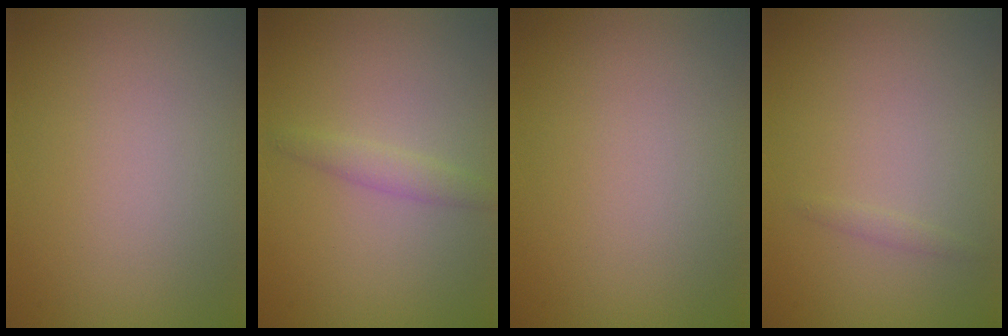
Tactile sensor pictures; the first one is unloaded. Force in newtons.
{"total": 1.5, "press": 1.5, "slide": 0.0}
{"total": 0.0}
{"total": 0.6, "press": 0.5, "slide": 0.0}